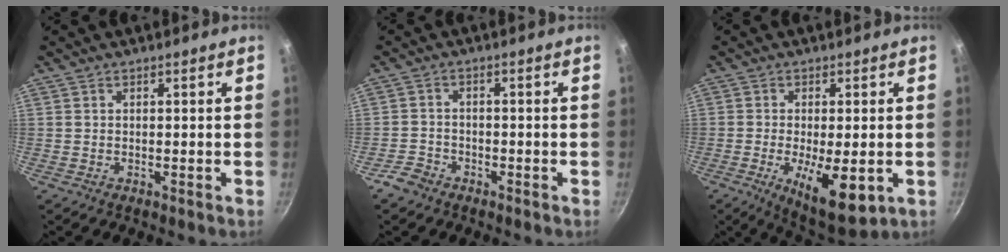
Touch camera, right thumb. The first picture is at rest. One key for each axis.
{"total": 3.6, "fx": -2.6, "fy": 2.3, "fz": 1.0, "tx": -0.018, "ty": 0.028, "tz": -0.048}
{"total": 11.1, "fx": -2.7, "fy": 3.9, "fz": 10.1, "tx": -0.156, "ty": -0.010, "tz": -0.031}